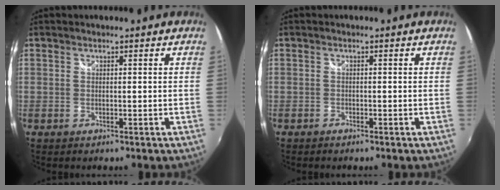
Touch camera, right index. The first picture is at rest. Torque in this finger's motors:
{"motor_torque": [0.15, -0.17, 0.04, 0.00]}